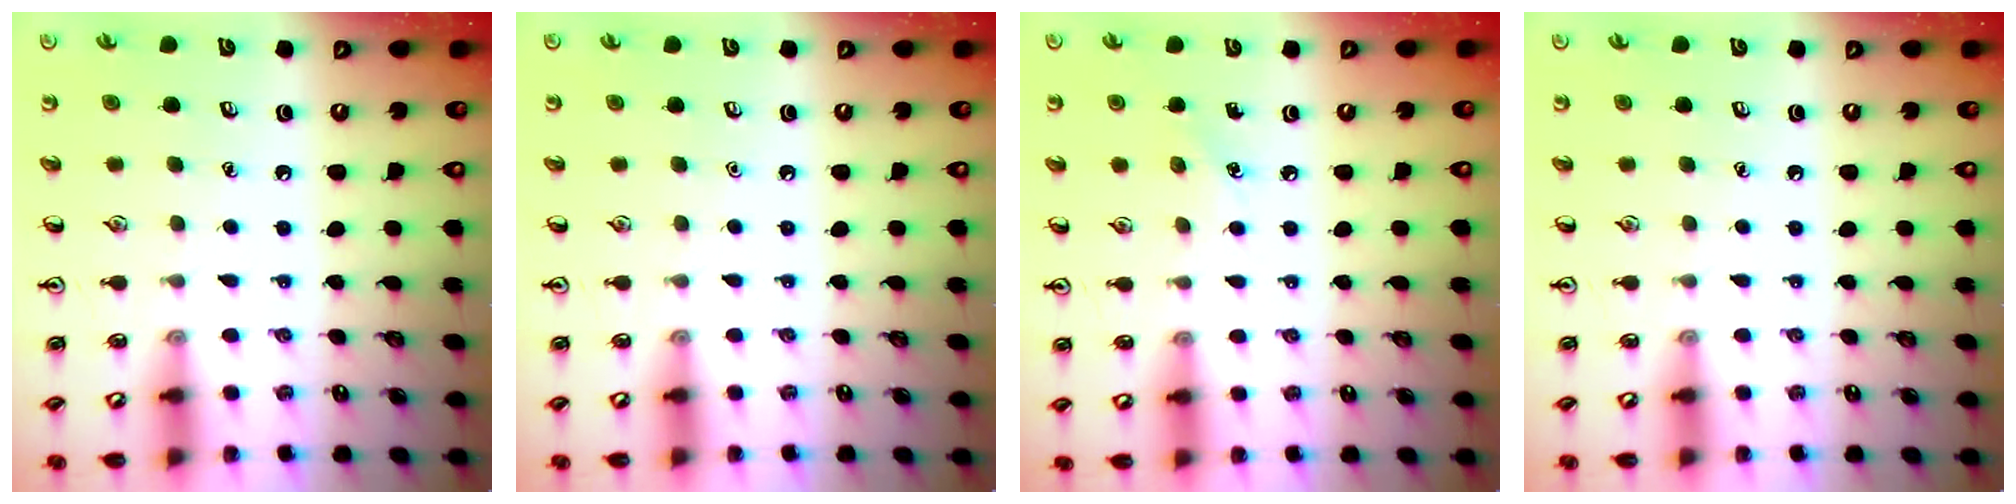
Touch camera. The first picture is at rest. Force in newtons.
{"total": 0.0}
{"total": 3.7, "press": 3.5, "slide": 1.3}
{"total": 0.0}